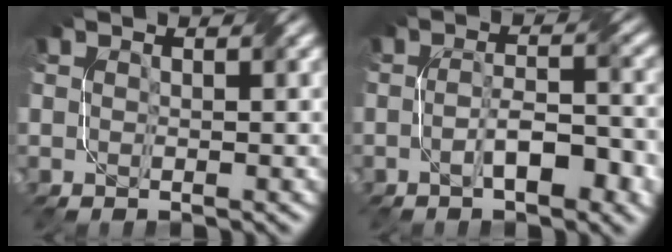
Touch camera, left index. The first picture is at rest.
{"total": 4.9, "force": [-1.9, 1.3, 4.4], "torque": [-0.079, 0.005, -0.032]}